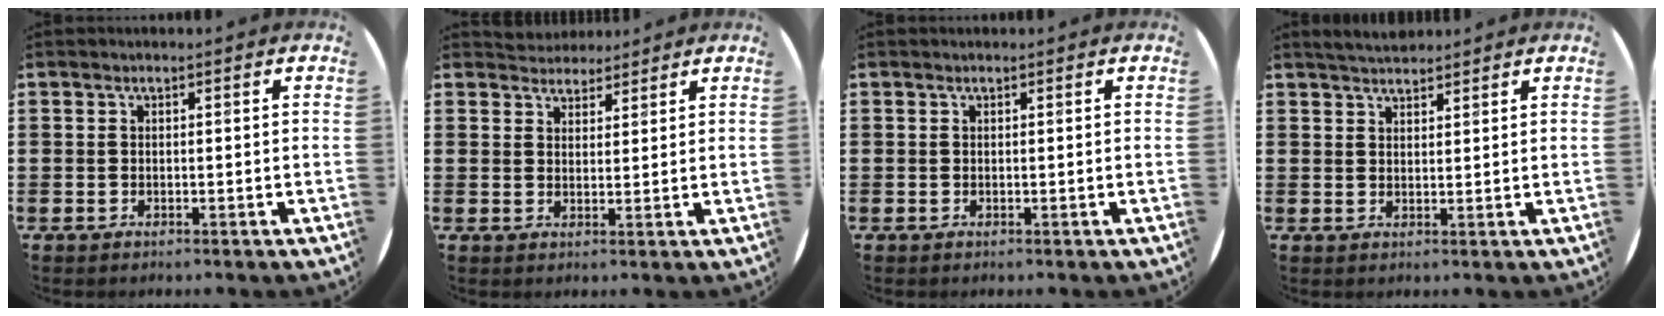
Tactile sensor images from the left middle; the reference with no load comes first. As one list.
[{"total": 3.3, "force": [3.1, 0.9, -0.3], "torque": [-0.003, -0.005, 0.060]}, {"total": 0.0}, {"total": 2.9, "force": [2.9, 0.5, 0.4], "torque": [-0.011, -0.002, 0.053]}]